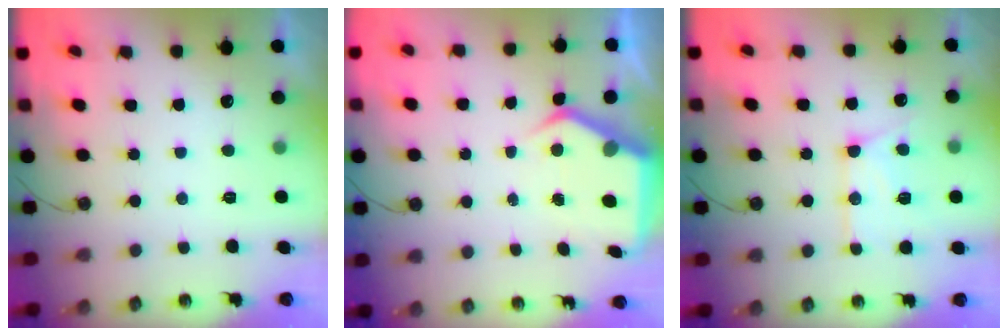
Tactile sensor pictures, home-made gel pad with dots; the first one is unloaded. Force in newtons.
{"total": 7.2, "press": 7.2, "slide": 0.7}
{"total": 13.8, "press": 13.7, "slide": 1.4}